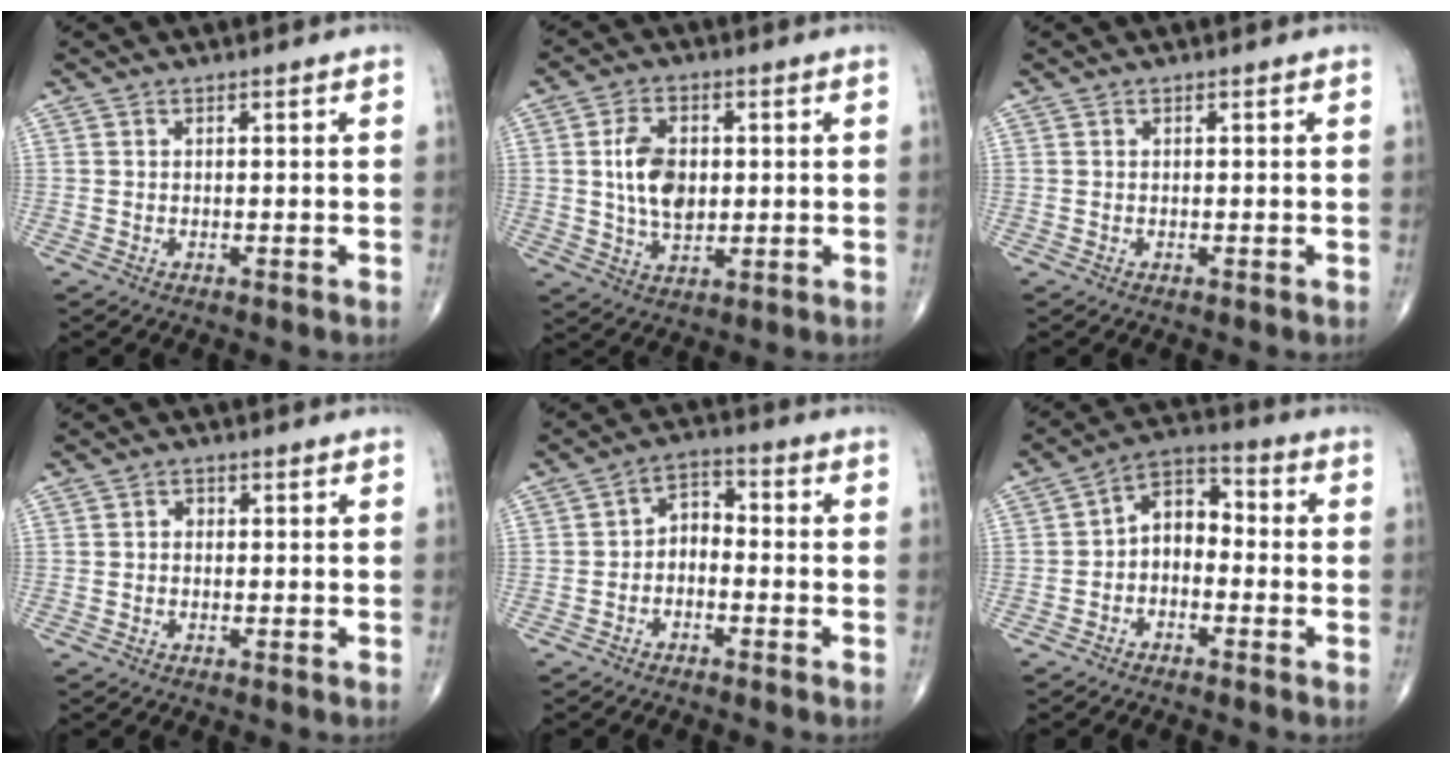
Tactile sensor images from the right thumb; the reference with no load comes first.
{"total": 9.2, "force": [0.9, 5.9, 7.1], "torque": [-0.117, -0.005, 0.020]}
{"total": 0.0}
{"total": 1.3, "force": [-0.1, 1.1, 0.7], "torque": [-0.002, 0.004, -0.007]}
{"total": 4.8, "force": [-1.5, 3.3, 3.2], "torque": [-0.040, 0.033, -0.039]}
{"total": 7.4, "force": [-1.4, 5.1, 5.1], "torque": [-0.063, 0.038, -0.045]}